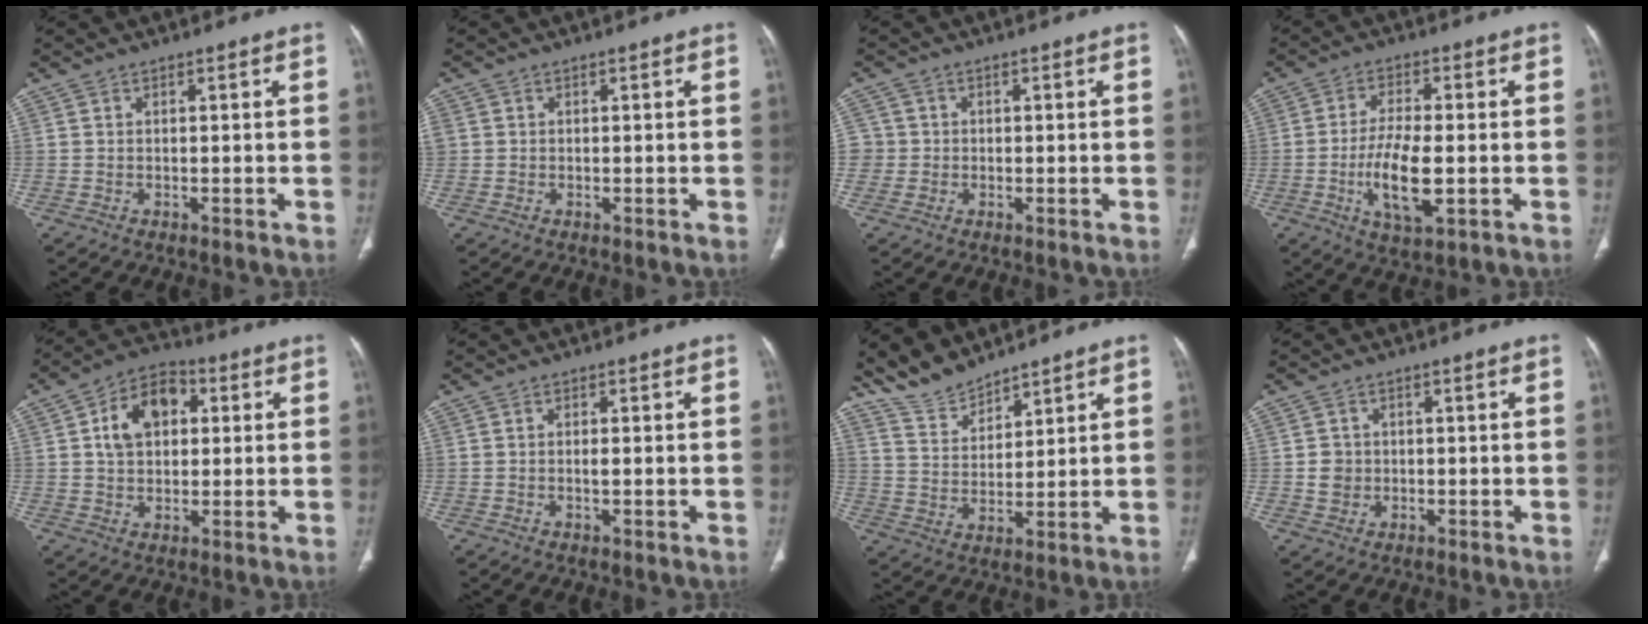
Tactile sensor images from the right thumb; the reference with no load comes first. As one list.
[{"total": 1.3, "force": [0.1, 1.2, 0.5], "torque": [-0.006, 0.005, 0.005]}, {"total": 3.1, "force": [-0.3, 3.0, 0.1], "torque": [0.018, 0.008, -0.009]}, {"total": 10.0, "force": [-2.0, 3.5, 9.1], "torque": [-0.179, -0.006, -0.033]}, {"total": 10.8, "force": [2.4, 7.5, 7.4], "torque": [-0.102, 0.012, 0.032]}, {"total": 0.9, "force": [-0.1, 0.2, 0.9], "torque": [-0.019, -0.001, -0.002]}, {"total": 7.6, "force": [7.0, 2.3, 1.6], "torque": [-0.021, -0.036, 0.150]}, {"total": 3.0, "force": [-0.2, 2.9, 1.0], "torque": [-0.003, 0.004, 0.000]}]